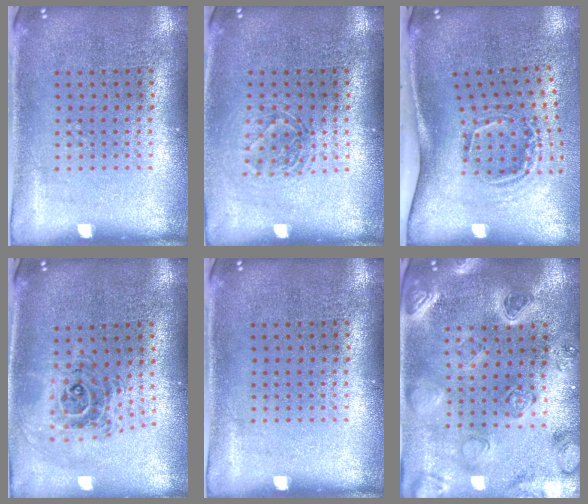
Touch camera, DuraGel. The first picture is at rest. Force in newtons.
{"total": 1.3, "press": 1.2, "slide": 0.6}
{"total": 2.0, "press": 1.3, "slide": 1.6}
{"total": 1.0, "press": 1.0, "slide": 0.3}
{"total": 0.0}
{"total": 2.2, "press": 2.2, "slide": 0.2}